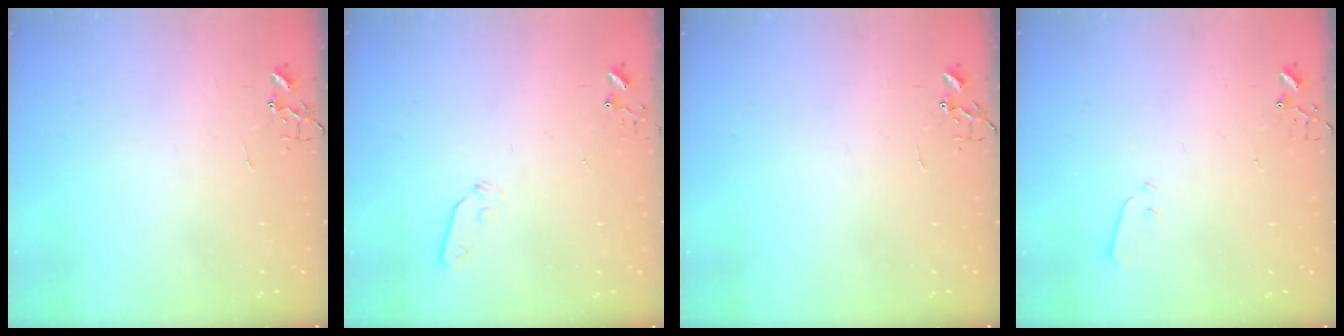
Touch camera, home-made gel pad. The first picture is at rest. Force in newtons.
{"total": 3.7, "press": 3.6, "slide": 0.4}
{"total": 0.0}
{"total": 2.8, "press": 2.7, "slide": 0.4}